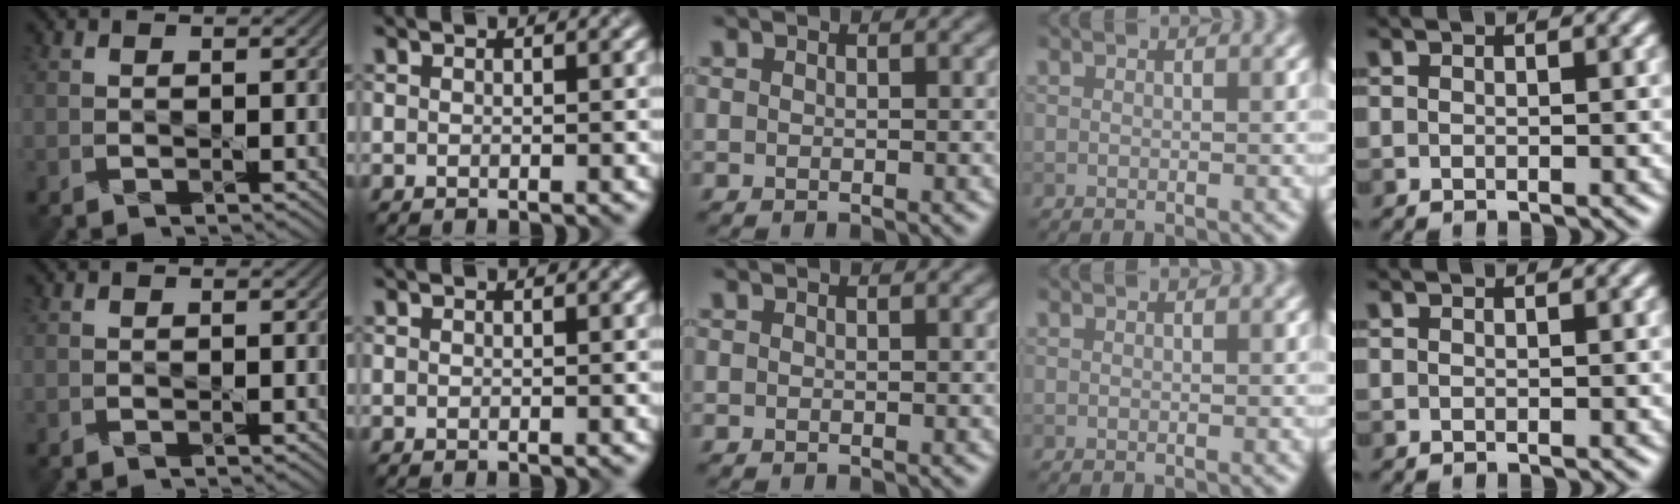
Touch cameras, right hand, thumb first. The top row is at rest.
{}